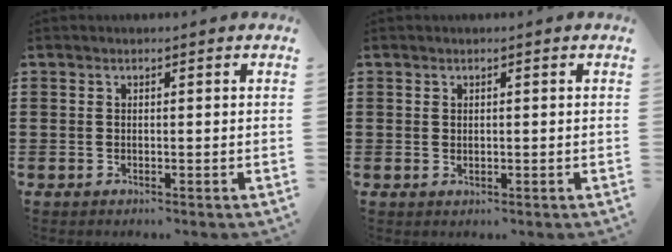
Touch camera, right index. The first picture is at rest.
{"total": 0.6, "force": [0.3, 0.4, 0.2], "torque": [-0.004, 0.004, 0.006]}